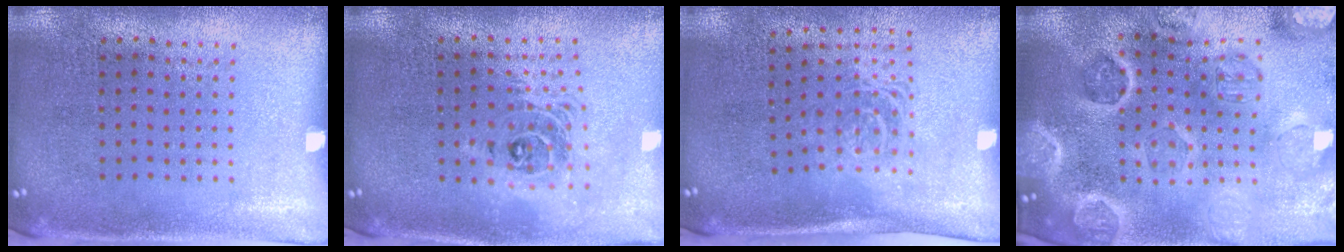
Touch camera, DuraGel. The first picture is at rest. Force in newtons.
{"total": 1.9, "press": 1.5, "slide": 1.3}
{"total": 1.6, "press": 1.1, "slide": 1.1}
{"total": 4.1, "press": 3.9, "slide": 1.4}